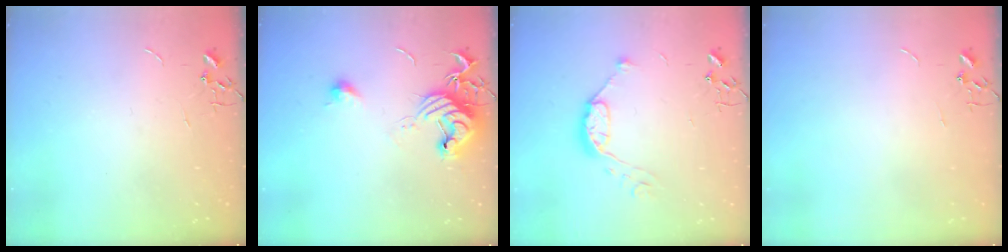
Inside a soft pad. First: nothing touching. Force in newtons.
{"total": 13.7, "press": 13.7, "slide": 0.9}
{"total": 9.8, "press": 9.8, "slide": 0.8}
{"total": 0.0}